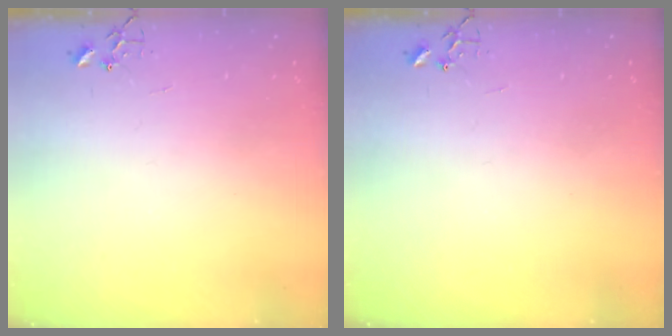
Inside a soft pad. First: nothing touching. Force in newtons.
{"total": 0.0}